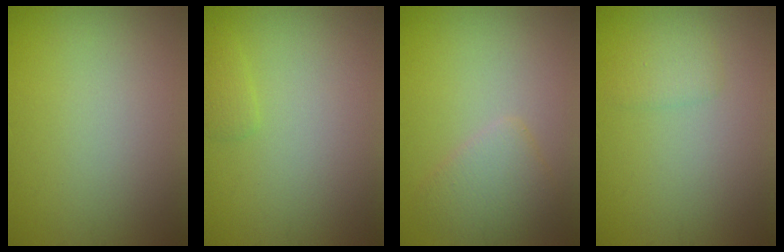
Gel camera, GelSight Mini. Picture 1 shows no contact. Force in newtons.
{"total": 0.9, "press": 0.9, "slide": 0.1}
{"total": 3.0, "press": 3.0, "slide": 0.2}
{"total": 1.4, "press": 1.4, "slide": 0.1}